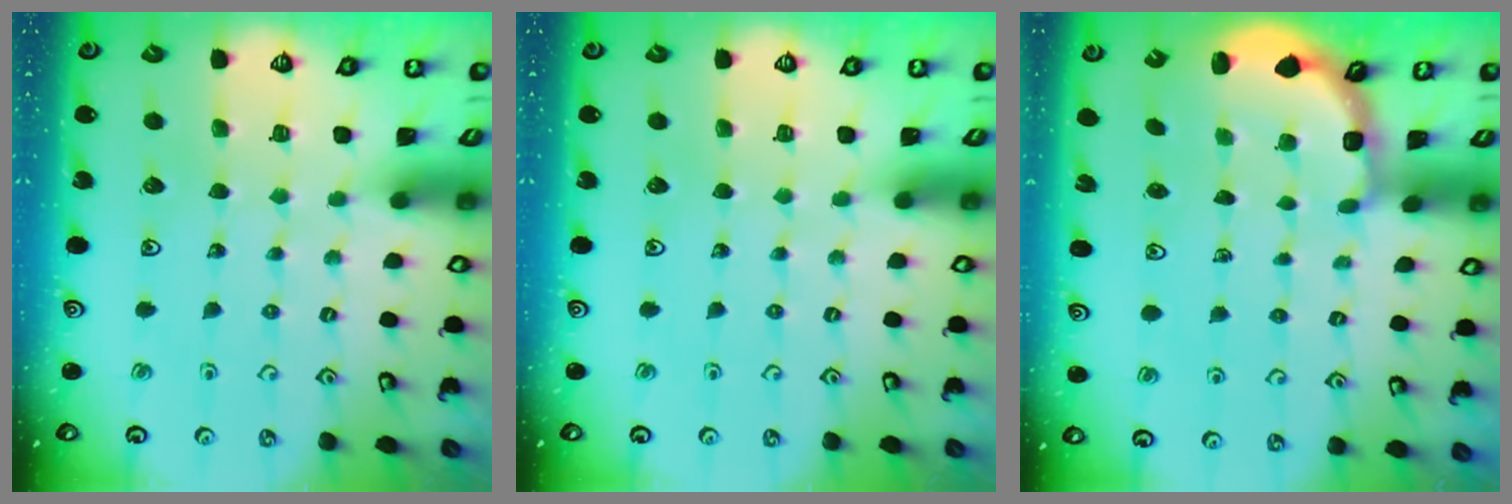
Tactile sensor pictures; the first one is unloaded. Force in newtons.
{"total": 0.0}
{"total": 2.8, "press": 2.5, "slide": 1.4}